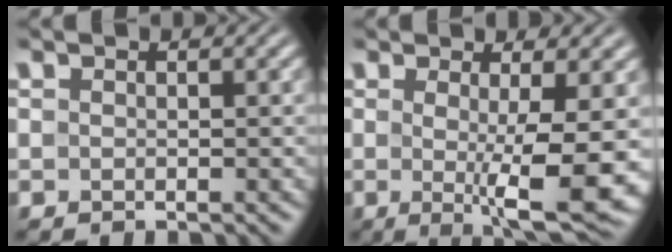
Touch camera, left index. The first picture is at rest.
{"total": 7.9, "force": [-0.8, 1.4, 7.8], "torque": [-0.112, -0.018, -0.008]}